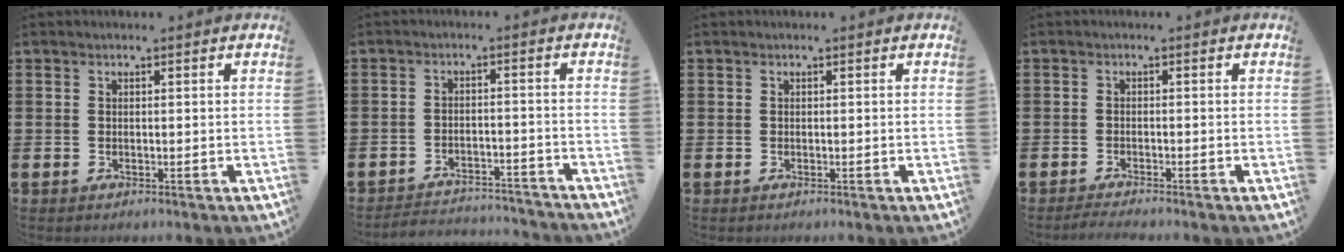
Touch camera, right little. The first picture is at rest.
{"total": 3.0, "force": [-2.9, 0.1, 0.0], "torque": [-0.007, 0.004, -0.064]}
{"total": 0.0}
{"total": 1.1, "force": [-1.0, -0.1, 0.5], "torque": [-0.009, -0.001, -0.020]}